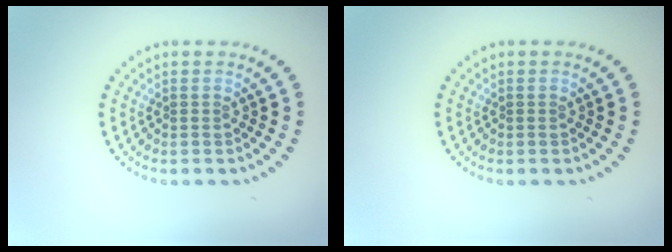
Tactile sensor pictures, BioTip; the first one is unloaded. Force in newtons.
{"total": 0.0}